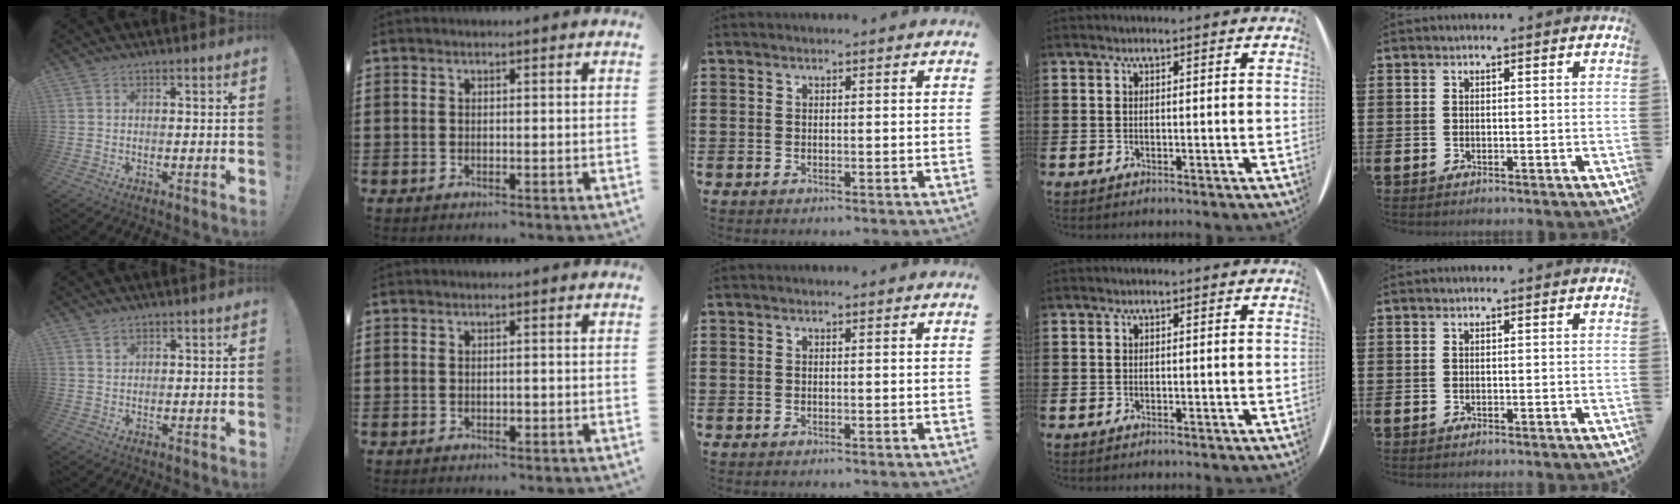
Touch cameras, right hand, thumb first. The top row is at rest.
{"thumb": {"total": 1.2, "force": [0.9, 0.7, 0.4], "torque": [0.005, -0.006, 0.014]}, "index": {"total": 0.7, "force": [-0.2, 0.3, 0.6], "torque": [-0.014, -0.004, -0.003]}}